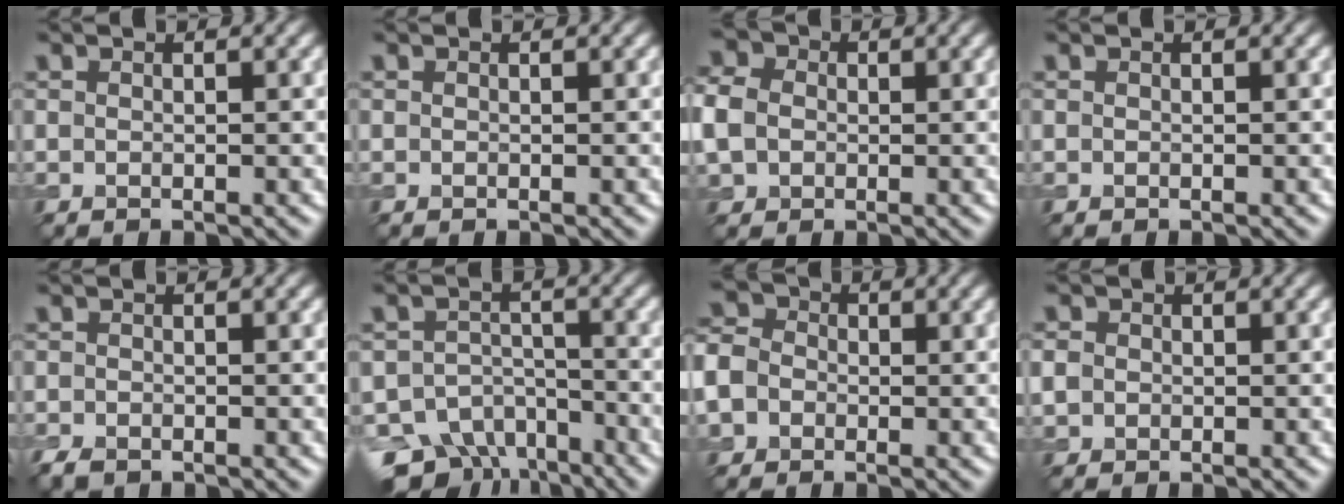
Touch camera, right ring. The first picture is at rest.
{"total": 0.0}
{"total": 5.5, "force": [0.2, 4.6, 2.9], "torque": [-0.076, 0.017, -0.009]}
{"total": 0.0}
{"total": 1.4, "force": [-1.2, 0.7, 0.5], "torque": [-0.011, -0.005, -0.026]}
{"total": 8.8, "force": [-6.6, 5.1, 2.8], "torque": [-0.030, -0.008, -0.104]}
{"total": 6.6, "force": [-1.7, 5.7, 2.9], "torque": [-0.074, 0.001, -0.063]}
{"total": 1.3, "force": [0.0, 1.3, 0.4], "torque": [-0.004, -0.002, -0.004]}